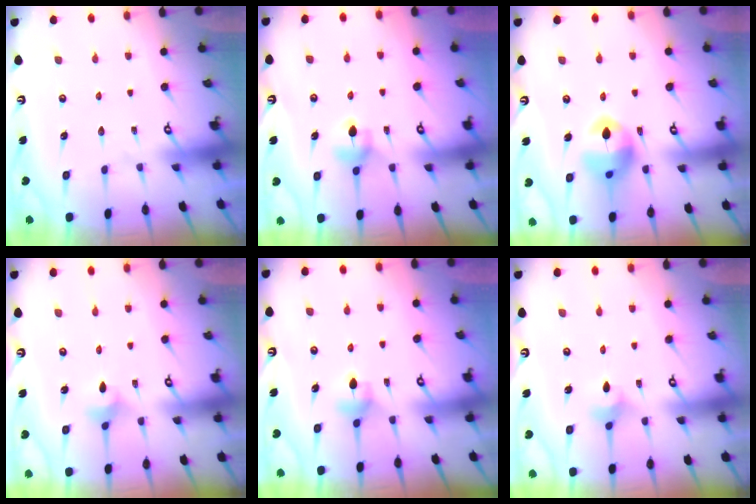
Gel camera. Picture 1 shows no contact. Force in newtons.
{"total": 5.6, "press": 5.6, "slide": 0.5}
{"total": 13.7, "press": 13.6, "slide": 1.6}
{"total": 3.3, "press": 3.2, "slide": 0.6}
{"total": 5.3, "press": 5.2, "slide": 0.8}
{"total": 3.6, "press": 3.6, "slide": 0.6}